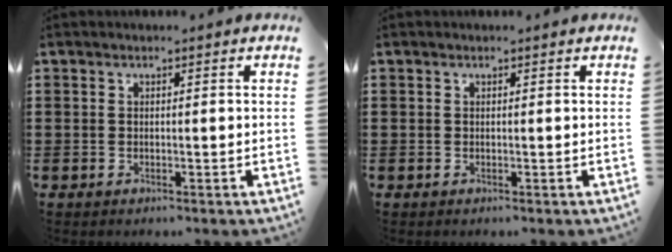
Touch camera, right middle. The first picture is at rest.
{"total": 0.0}